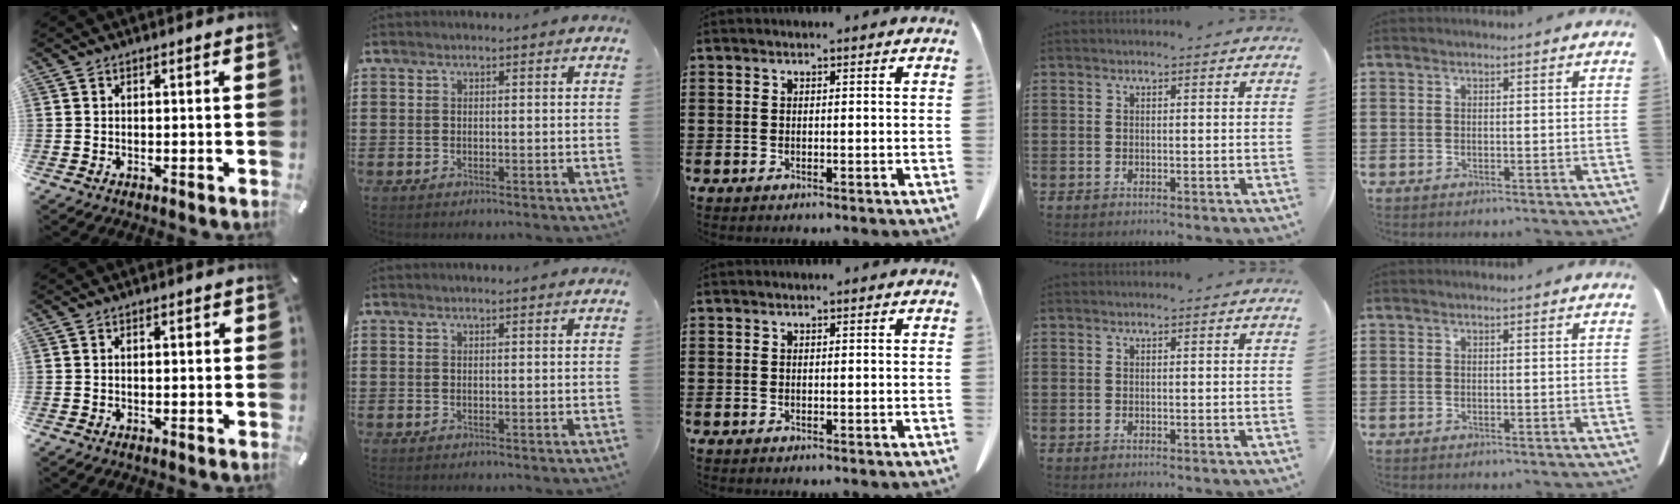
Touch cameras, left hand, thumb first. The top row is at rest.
{"thumb": {"total": 1.3, "force": [0.0, 0.7, 1.1], "torque": [-0.021, 0.003, -0.002]}, "index": {"total": 0.5, "force": [0.4, 0.0, 0.3], "torque": [-0.007, -0.001, 0.009]}}